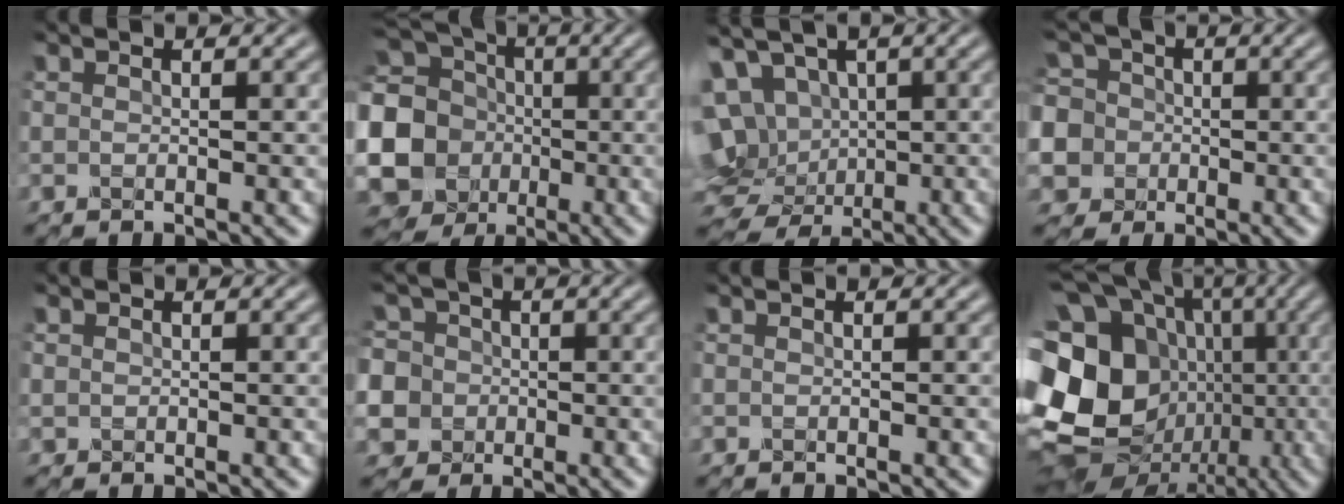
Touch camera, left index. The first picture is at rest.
{"total": 17.6, "force": [-2.2, 16.6, 5.6], "torque": [-0.169, 0.008, -0.078]}
{"total": 14.0, "force": [1.9, 11.2, 8.2], "torque": [-0.180, 0.011, 0.027]}
{"total": 11.8, "force": [-1.6, 11.0, 4.1], "torque": [-0.118, 0.014, -0.060]}
{"total": 0.6, "force": [0.2, 0.5, 0.0], "torque": [0.000, -0.001, 0.002]}
{"total": 12.2, "force": [-0.8, 11.4, 4.2], "torque": [-0.117, 0.008, -0.037]}
{"total": 0.0}
{"total": 23.1, "force": [-2.4, 20.0, 11.3], "torque": [-0.245, 0.000, -0.070]}